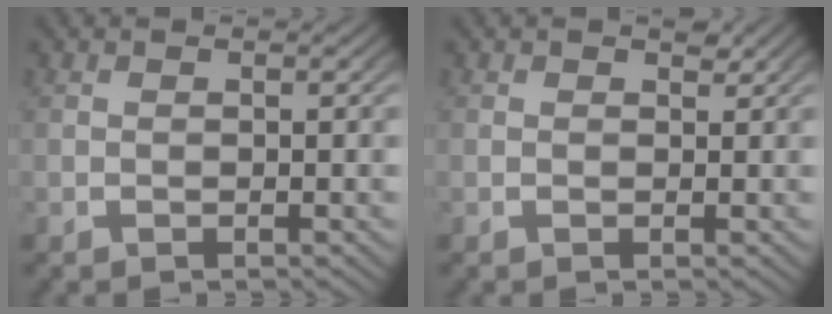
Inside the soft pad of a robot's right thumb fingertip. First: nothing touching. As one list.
[{"total": 0.9, "force": [0.7, 0.3, 0.3], "torque": [0.003, -0.001, 0.012]}]